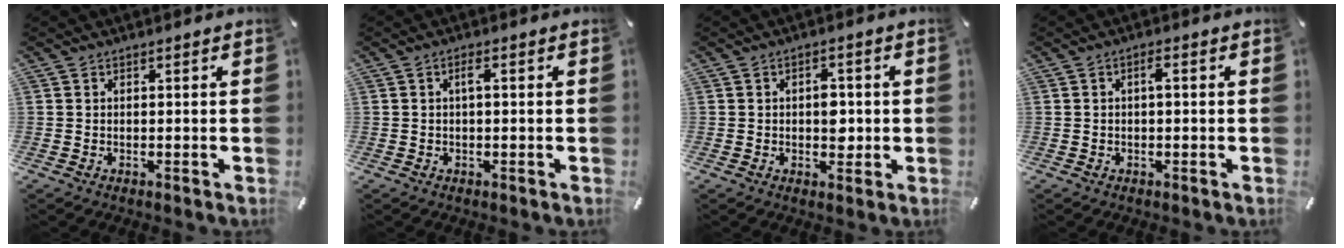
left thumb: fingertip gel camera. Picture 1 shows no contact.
{"total": 2.2, "force": [0.2, 0.7, 2.1], "torque": [-0.041, 0.006, 0.001]}
{"total": 4.9, "force": [-0.1, 3.2, 3.7], "torque": [-0.038, -0.005, -0.009]}
{"total": 2.1, "force": [0.0, 0.7, 2.0], "torque": [-0.039, 0.008, -0.003]}